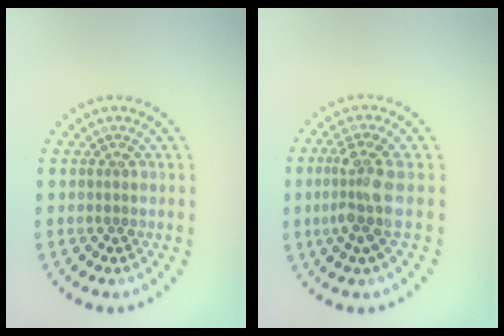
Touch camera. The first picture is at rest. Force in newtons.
{"total": 3.7, "press": 3.3, "slide": 1.7}